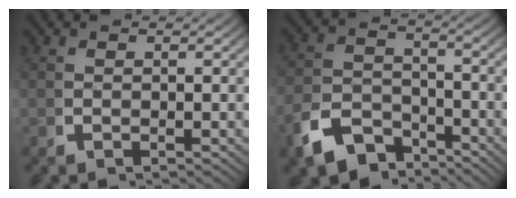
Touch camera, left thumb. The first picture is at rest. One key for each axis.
{"total": 7.9, "fx": -5.1, "fy": 4.9, "fz": 3.5, "tx": -0.060, "ty": -0.034, "tz": -0.078}